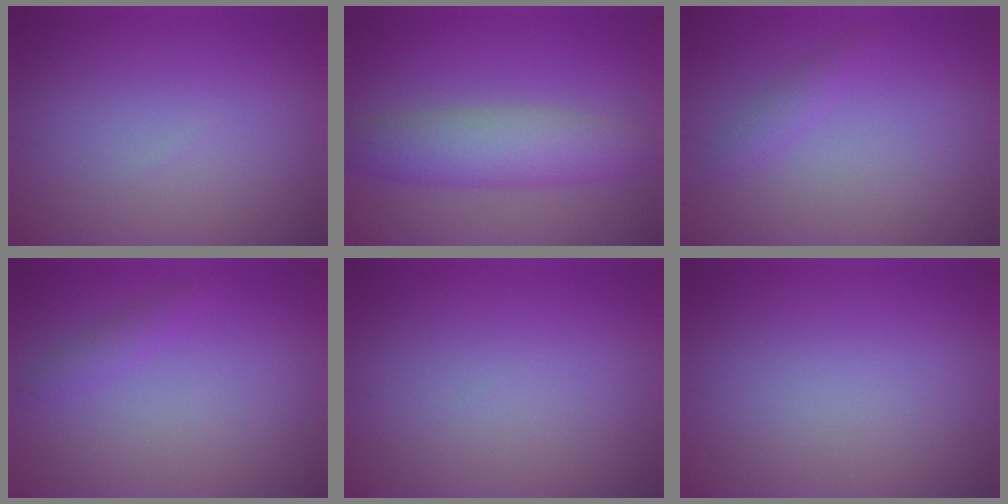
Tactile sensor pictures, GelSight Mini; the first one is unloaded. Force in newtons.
{"total": 5.2, "press": 5.2, "slide": 0.1}
{"total": 1.1, "press": 1.1, "slide": 0.1}
{"total": 1.1, "press": 1.1, "slide": 0.1}
{"total": 0.0}
{"total": 0.0}